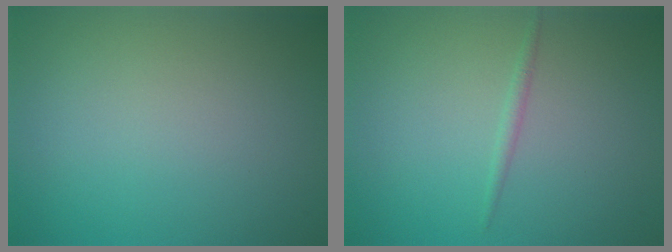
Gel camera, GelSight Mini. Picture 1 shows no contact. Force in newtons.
{"total": 0.8, "press": 0.8, "slide": 0.0}